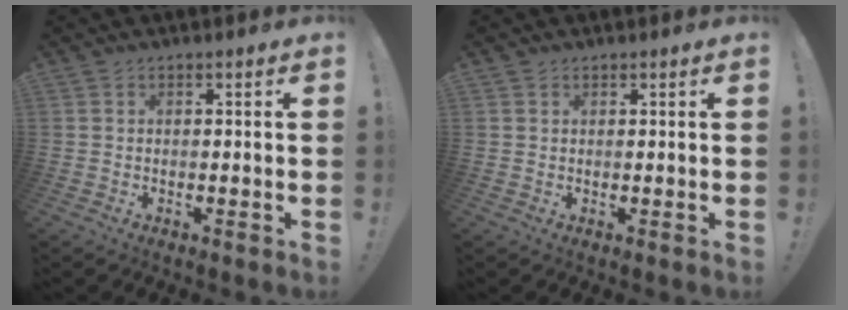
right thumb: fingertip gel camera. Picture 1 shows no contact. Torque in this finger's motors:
{"motor_torque": [-0.05, -0.17, -0.14, 0.07, 0.02]}